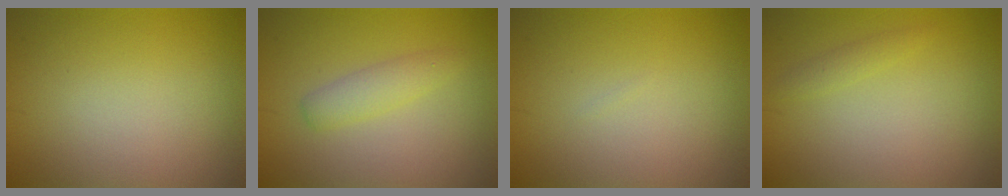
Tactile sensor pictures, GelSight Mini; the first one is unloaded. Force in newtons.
{"total": 2.0, "press": 2.0, "slide": 0.1}
{"total": 0.0}
{"total": 1.0, "press": 1.0, "slide": 0.1}